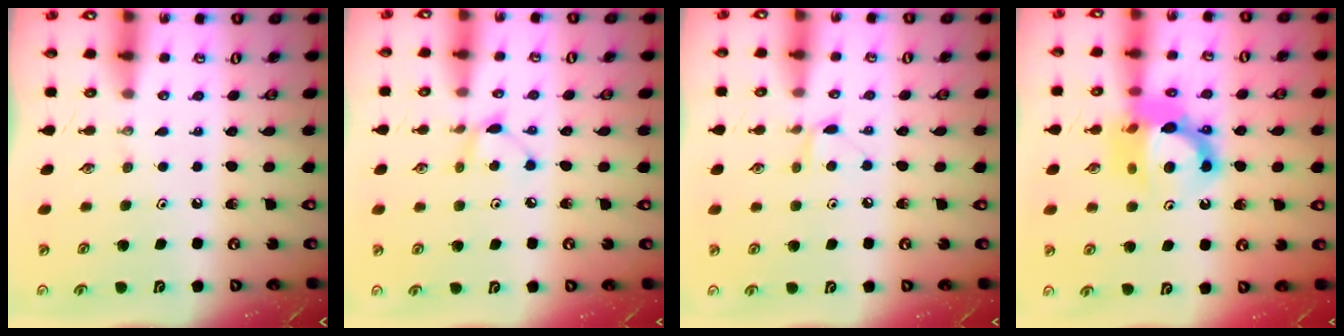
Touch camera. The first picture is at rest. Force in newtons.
{"total": 5.2, "press": 5.2, "slide": 0.6}
{"total": 6.5, "press": 6.4, "slide": 0.8}
{"total": 12.8, "press": 12.8, "slide": 1.3}